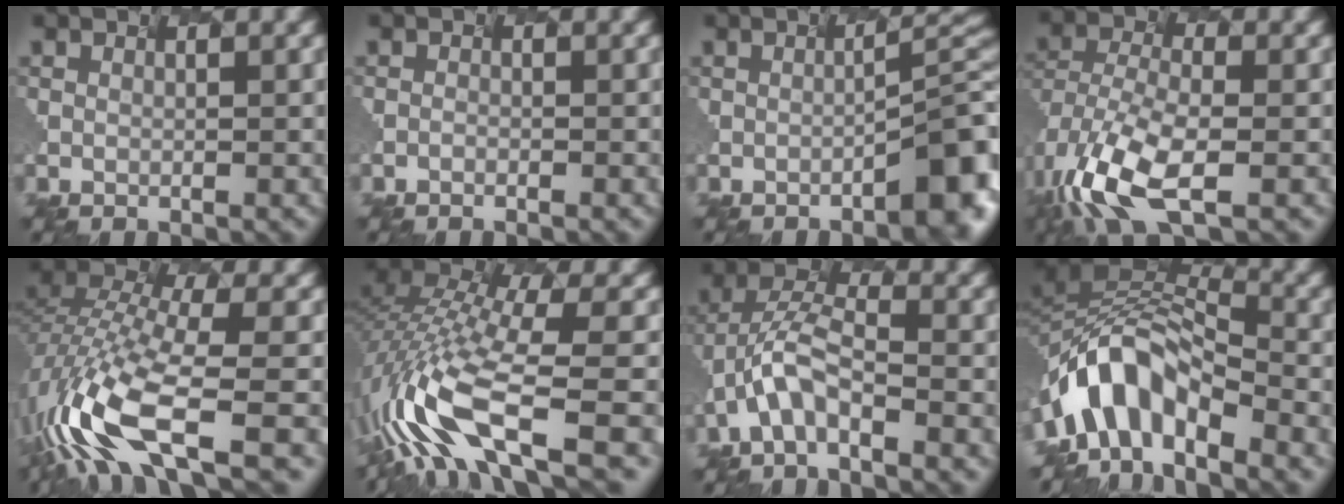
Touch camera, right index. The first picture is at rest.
{"total": 0.7, "force": [-0.7, 0.1, 0.2], "torque": [0.006, 0.006, -0.014]}
{"total": 5.3, "force": [-1.8, 0.7, 4.9], "torque": [-0.053, 0.002, 0.003]}
{"total": 8.1, "force": [-6.1, 2.1, 4.9], "torque": [-0.138, -0.017, -0.086]}
{"total": 11.1, "force": [-6.7, 3.3, 8.2], "torque": [-0.199, 0.000, -0.087]}
{"total": 11.4, "force": [-6.0, 3.6, 9.1], "torque": [-0.220, 0.005, -0.069]}
{"total": 4.8, "force": [-4.2, 0.6, 2.3], "torque": [-0.078, 0.008, -0.050]}
{"total": 7.7, "force": [-6.5, 2.5, 3.1], "torque": [-0.062, 0.006, -0.102]}